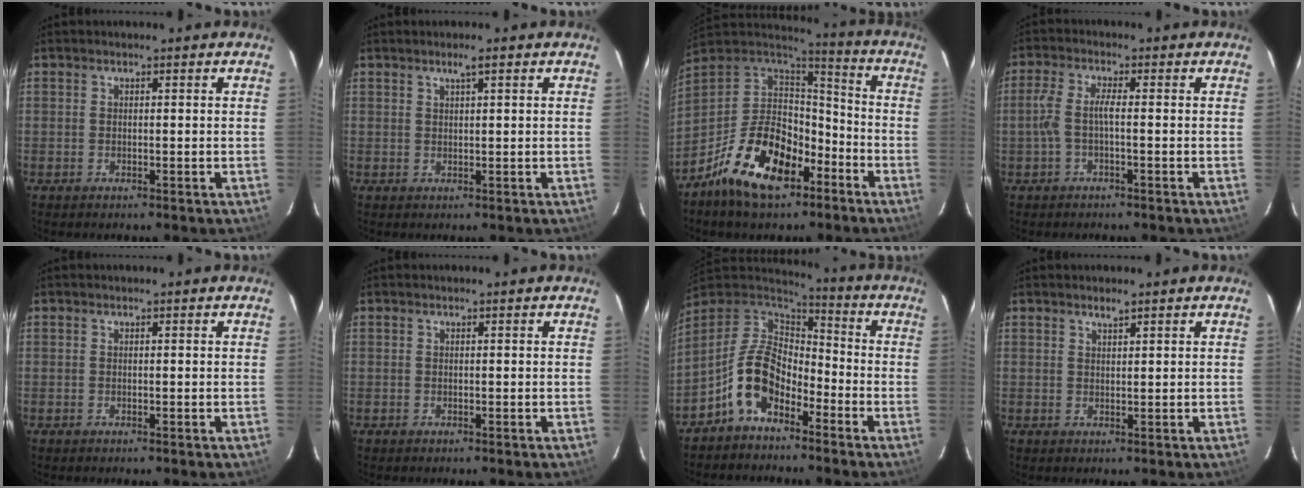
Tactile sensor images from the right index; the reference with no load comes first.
{"total": 1.6, "force": [1.0, 0.1, 1.3], "torque": [-0.024, 0.005, 0.018]}
{"total": 19.1, "force": [-11.1, 9.7, 12.1], "torque": [-0.239, 0.008, -0.191]}
{"total": 3.4, "force": [-1.2, 0.3, 3.2], "torque": [-0.075, 0.005, -0.023]}
{"total": 0.0}
{"total": 0.0}
{"total": 11.1, "force": [-6.1, 6.4, 6.7], "torque": [-0.140, 0.021, -0.120]}
{"total": 1.3, "force": [1.1, 0.2, 0.7], "torque": [-0.012, 0.002, 0.019]}